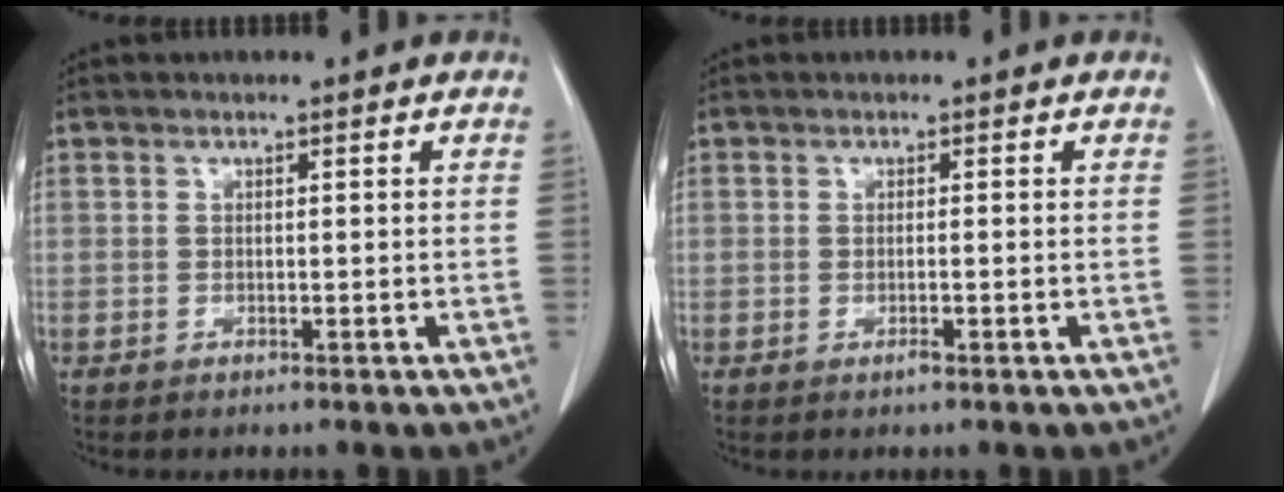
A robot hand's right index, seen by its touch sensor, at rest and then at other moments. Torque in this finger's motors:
{"motor_torque": [0.26, 0.03, 0.07, 0.01]}